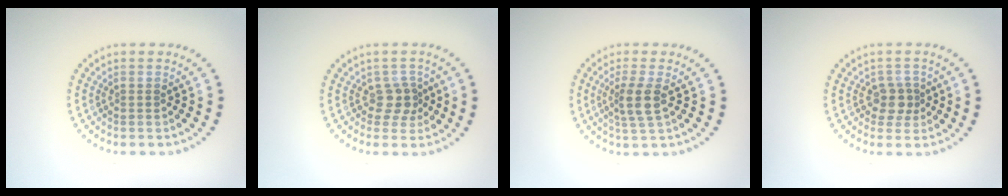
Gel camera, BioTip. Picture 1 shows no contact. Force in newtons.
{"total": 2.1, "press": 1.6, "slide": 1.3}
{"total": 2.6, "press": 2.2, "slide": 1.5}
{"total": 2.0, "press": 1.7, "slide": 1.0}